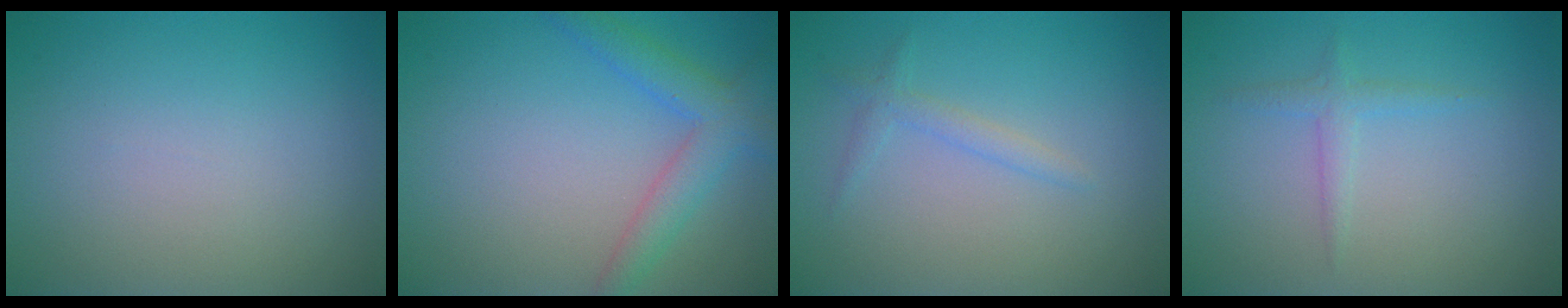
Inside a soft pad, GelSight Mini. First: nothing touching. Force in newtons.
{"total": 3.6, "press": 3.6, "slide": 0.2}
{"total": 1.3, "press": 1.3, "slide": 0.1}
{"total": 1.3, "press": 1.3, "slide": 0.0}